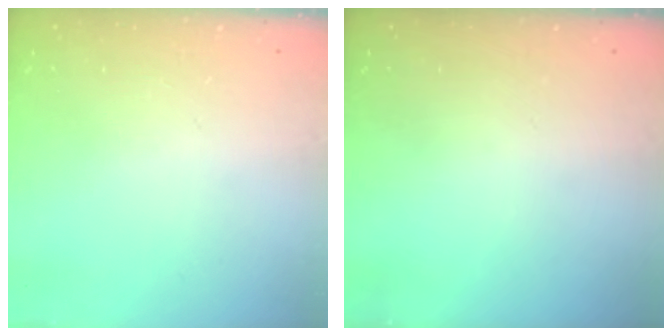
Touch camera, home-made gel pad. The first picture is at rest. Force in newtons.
{"total": 0.0}